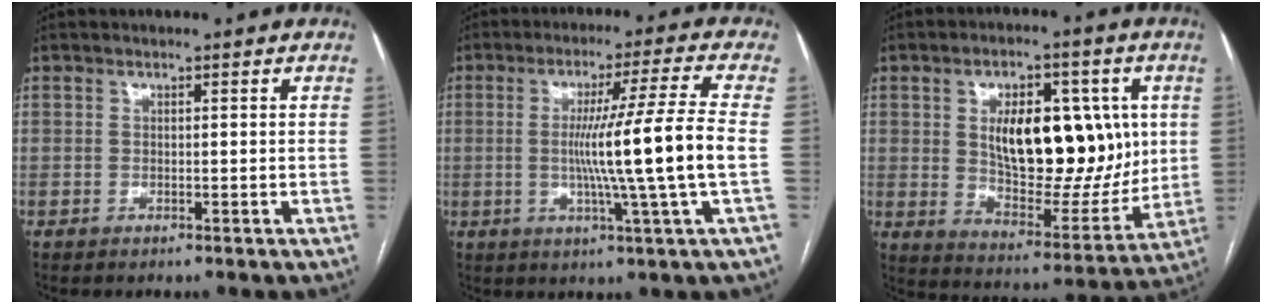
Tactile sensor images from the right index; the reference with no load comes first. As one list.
[{"total": 12.6, "force": [-1.1, -2.8, 12.2], "torque": [-0.205, -0.012, -0.015]}, {"total": 18.3, "force": [3.6, 8.9, 15.6], "torque": [-0.238, 0.001, 0.066]}]